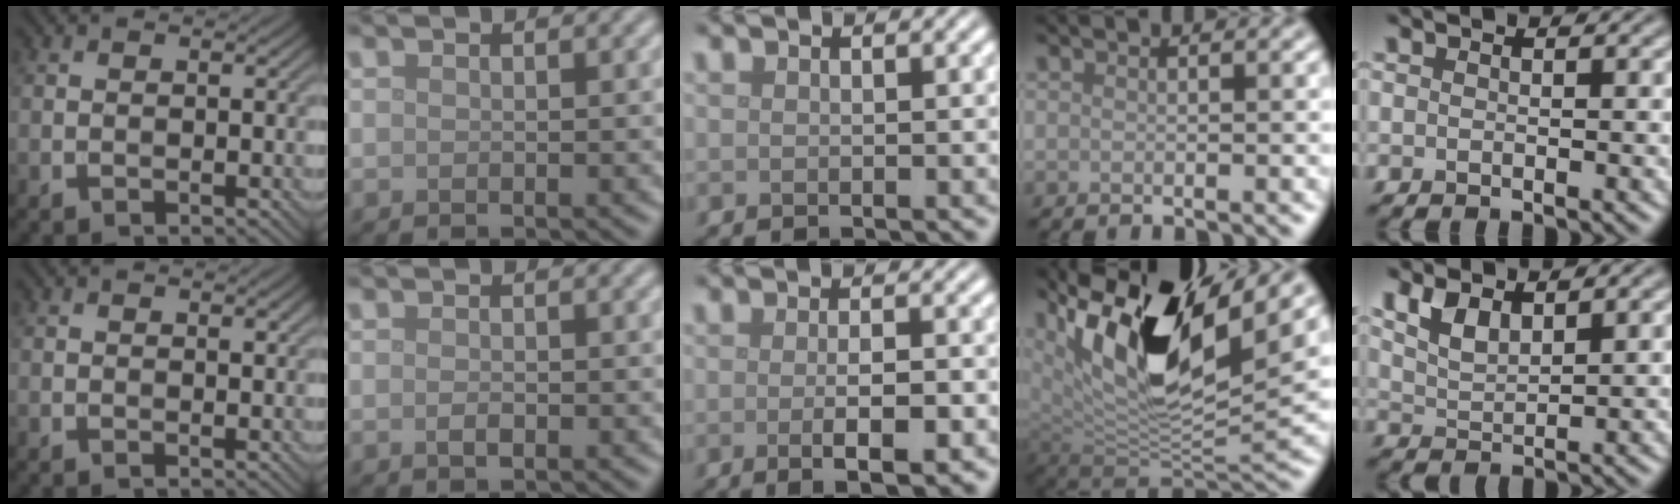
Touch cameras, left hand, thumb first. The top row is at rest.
{"thumb": {"total": 0.6, "force": [0.4, 0.2, 0.4], "torque": [-0.007, -0.001, 0.009]}, "index": {"total": 0.9, "force": [-0.3, 0.4, 0.8], "torque": [-0.018, -0.002, -0.005]}, "middle": {"total": 3.8, "force": [-0.9, 0.9, 3.6], "torque": [-0.056, -0.007, -0.010]}, "ring": {"total": 13.7, "force": [6.3, 5.4, 10.9], "torque": [-0.201, 0.004, 0.120]}, "little": {"total": 3.0, "force": [2.1, 1.2, 1.9], "torque": [-0.043, -0.001, 0.044]}}